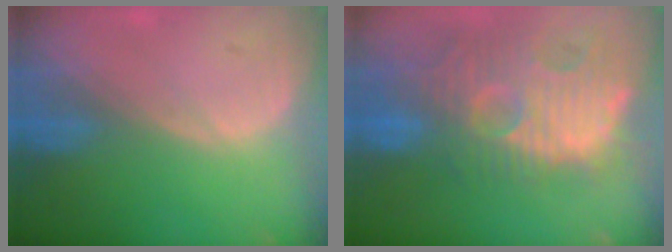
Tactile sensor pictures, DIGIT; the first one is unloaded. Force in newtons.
{"total": 13.7, "press": 12.3, "slide": 5.9}